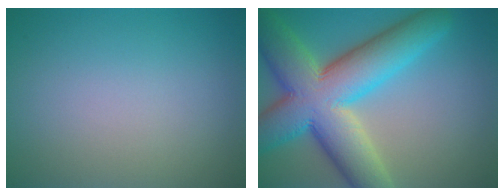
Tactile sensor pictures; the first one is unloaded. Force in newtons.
{"total": 12.8, "press": 12.8, "slide": 0.7}